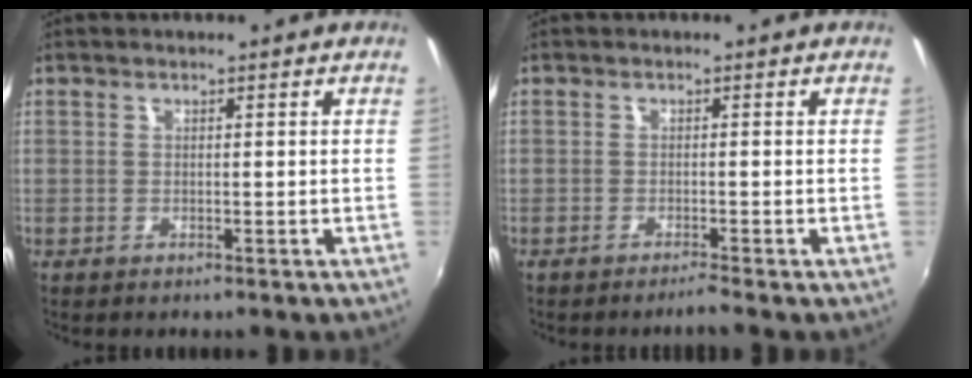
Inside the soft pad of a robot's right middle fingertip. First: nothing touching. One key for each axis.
{"total": 1.5, "fx": -1.3, "fy": -0.4, "fz": 0.6, "tx": -0.014, "ty": -0.004, "tz": -0.026}